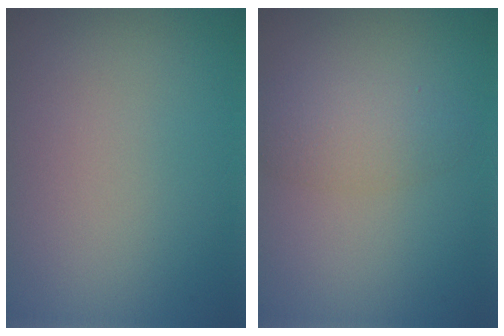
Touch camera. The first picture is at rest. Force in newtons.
{"total": 2.7, "press": 2.7, "slide": 0.1}